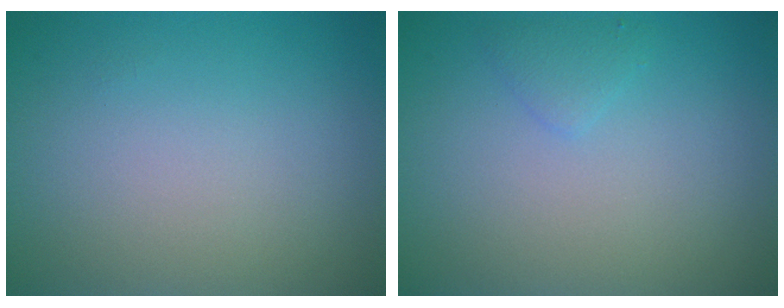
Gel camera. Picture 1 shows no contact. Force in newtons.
{"total": 1.0, "press": 1.0, "slide": 0.1}